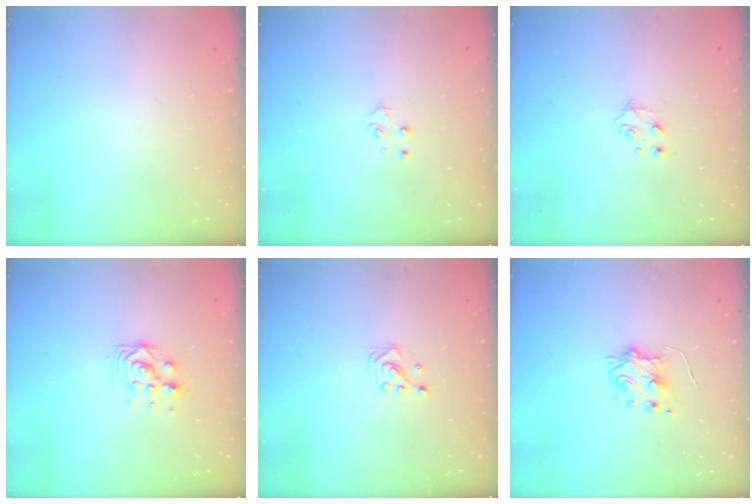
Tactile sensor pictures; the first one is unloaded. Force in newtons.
{"total": 3.7, "press": 3.7, "slide": 0.4}
{"total": 4.0, "press": 3.9, "slide": 0.4}
{"total": 6.6, "press": 6.6, "slide": 0.5}
{"total": 2.6, "press": 2.6, "slide": 0.3}
{"total": 6.4, "press": 6.4, "slide": 0.4}